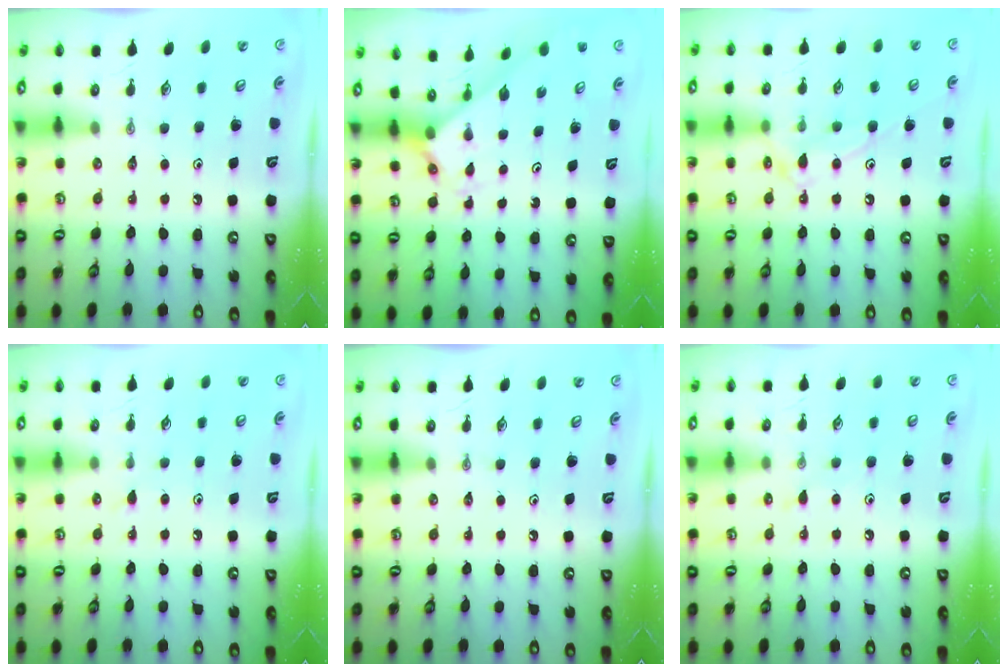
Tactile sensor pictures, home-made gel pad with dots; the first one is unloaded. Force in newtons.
{"total": 2.3, "press": 2.3, "slide": 0.3}
{"total": 11.5, "press": 11.4, "slide": 0.9}
{"total": 5.6, "press": 5.6, "slide": 0.4}
{"total": 0.0}
{"total": 5.3, "press": 5.3, "slide": 0.7}